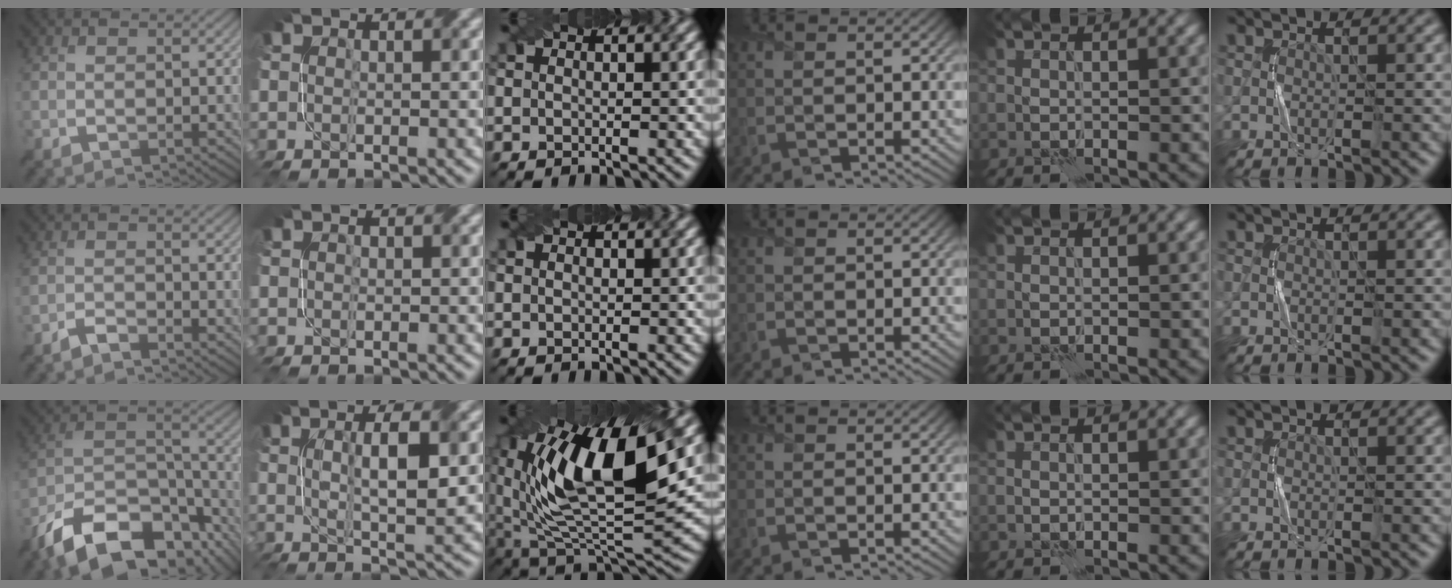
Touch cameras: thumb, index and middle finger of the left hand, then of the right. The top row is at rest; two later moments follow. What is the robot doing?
{"motion": "twist", "object": "screw"}